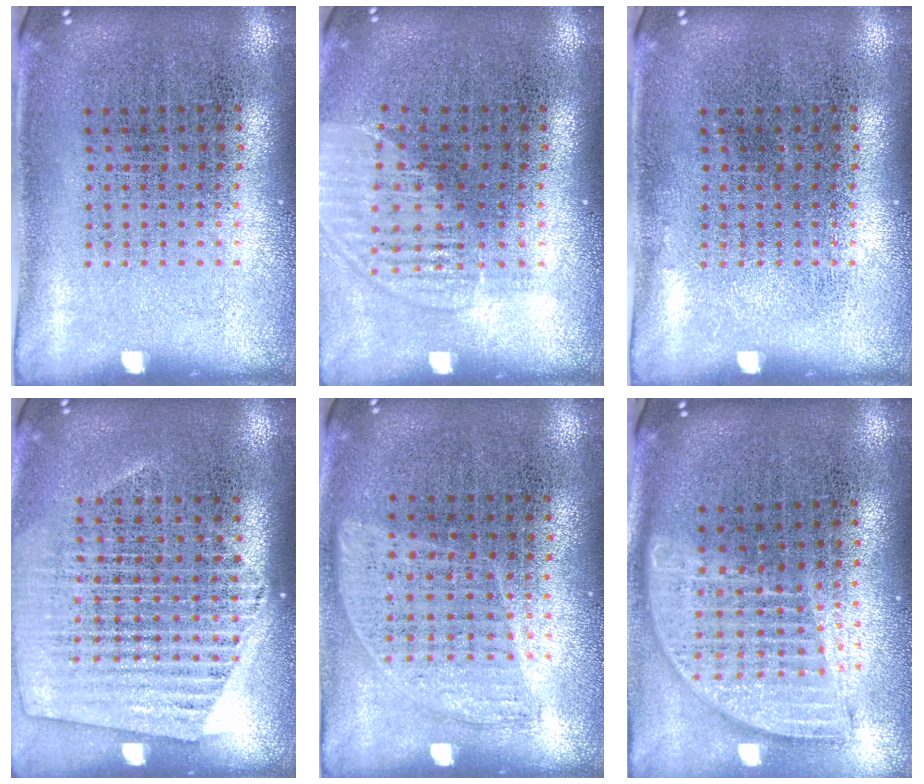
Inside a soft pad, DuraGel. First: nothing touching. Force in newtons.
{"total": 1.5, "press": 1.3, "slide": 0.6}
{"total": 0.0}
{"total": 1.5, "press": 1.5, "slide": 0.4}
{"total": 0.9, "press": 0.8, "slide": 0.4}
{"total": 1.8, "press": 1.5, "slide": 1.0}